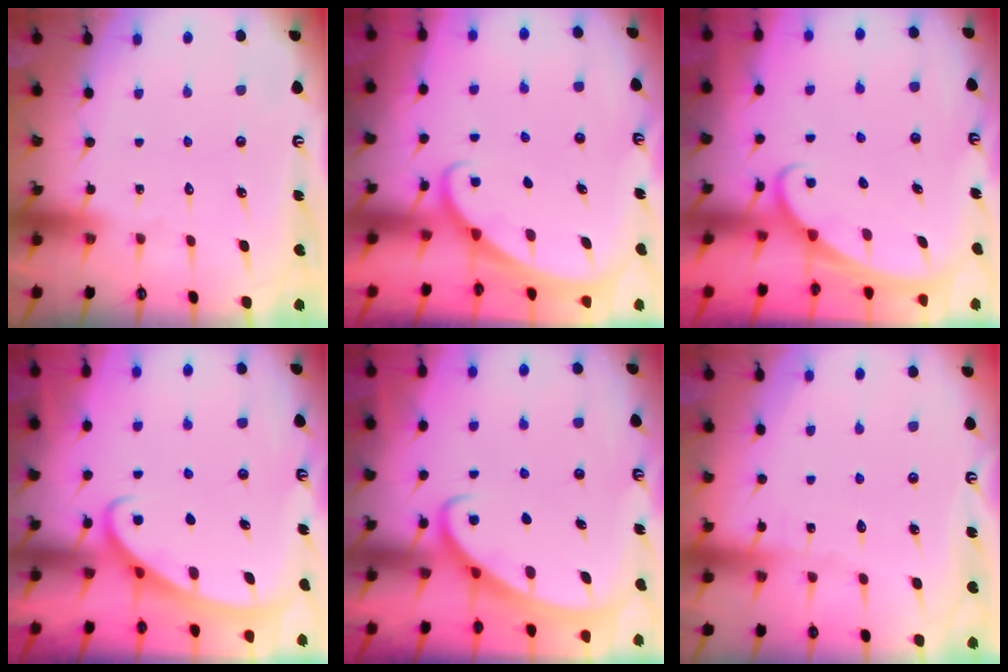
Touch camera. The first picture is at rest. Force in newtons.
{"total": 1.6, "press": 1.6, "slide": 0.1}
{"total": 1.9, "press": 1.9, "slide": 0.1}
{"total": 2.5, "press": 2.5, "slide": 0.4}
{"total": 2.5, "press": 2.5, "slide": 0.3}
{"total": 2.3, "press": 2.3, "slide": 0.2}